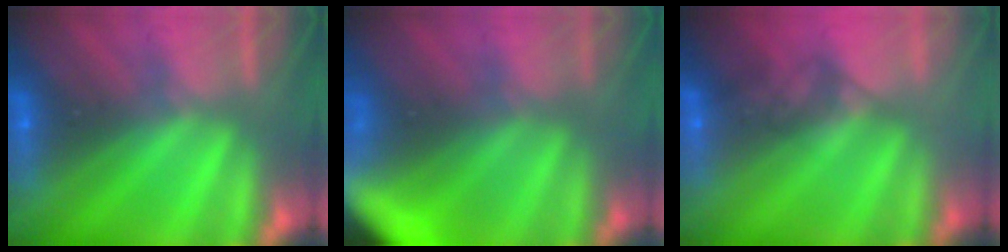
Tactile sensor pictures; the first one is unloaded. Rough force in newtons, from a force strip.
{"total": 5.8}
{"total": 1.6}